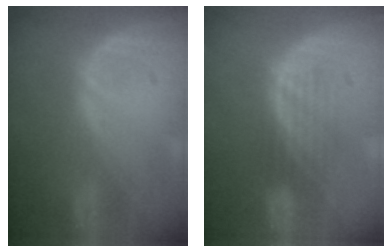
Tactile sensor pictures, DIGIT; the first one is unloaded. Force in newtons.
{"total": 4.6, "press": 3.8, "slide": 2.6}